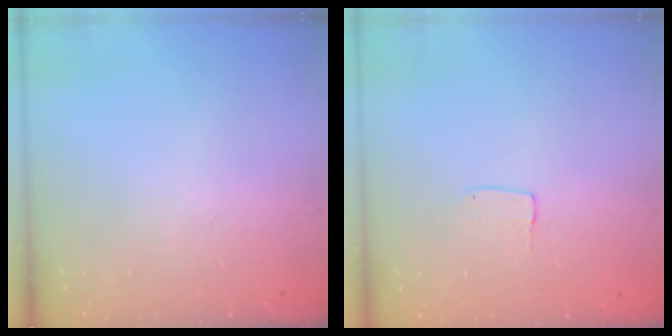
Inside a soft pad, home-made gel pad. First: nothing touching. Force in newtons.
{"total": 3.2, "press": 3.2, "slide": 0.2}